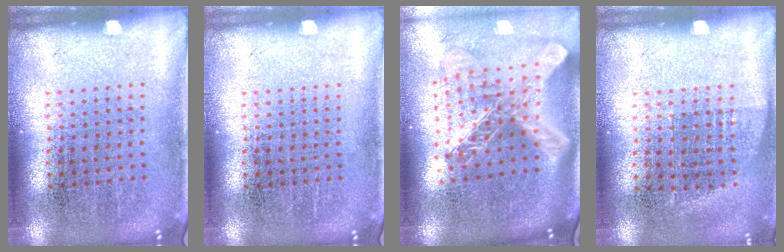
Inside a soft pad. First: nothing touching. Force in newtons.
{"total": 0.0}
{"total": 2.8, "press": 1.9, "slide": 2.1}
{"total": 0.6, "press": 0.6, "slide": 0.2}